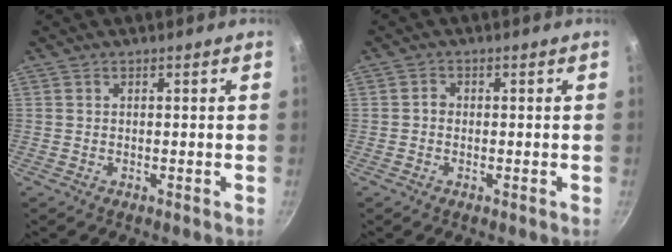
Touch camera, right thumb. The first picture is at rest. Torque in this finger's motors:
{"motor_torque": [0.02, 0.26, 0.29, 0.04, 0.02]}